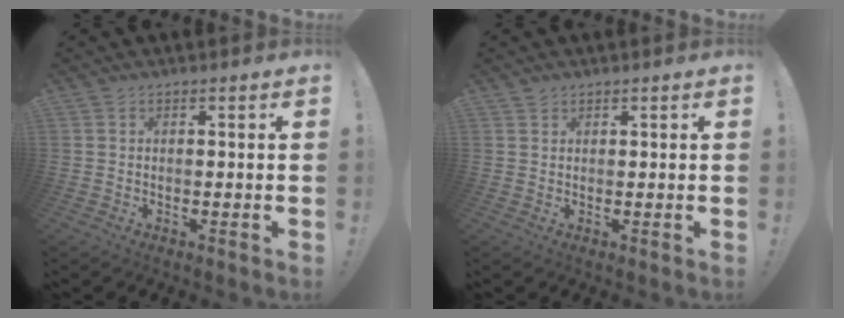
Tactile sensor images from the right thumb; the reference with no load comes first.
{"total": 1.1, "force": [0.9, 0.6, 0.1], "torque": [0.002, -0.003, 0.017]}